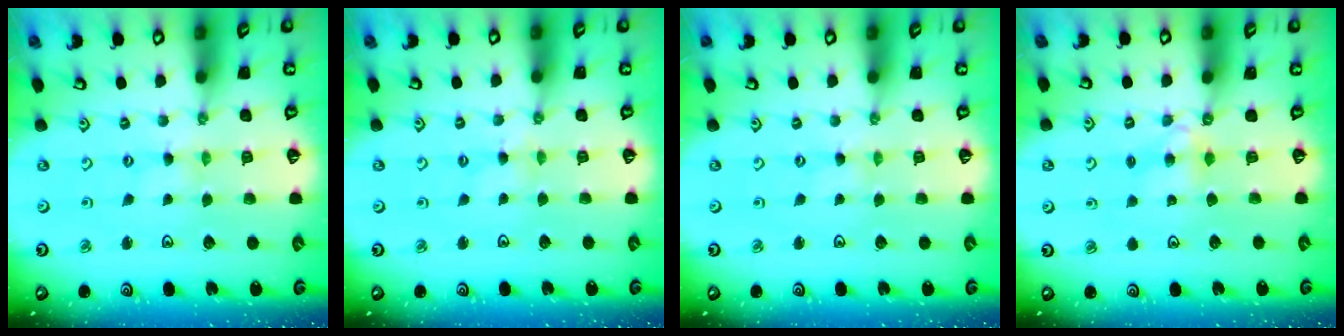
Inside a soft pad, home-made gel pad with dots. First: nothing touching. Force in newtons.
{"total": 2.1, "press": 2.1, "slide": 0.4}
{"total": 0.0}
{"total": 4.0, "press": 4.0, "slide": 0.5}